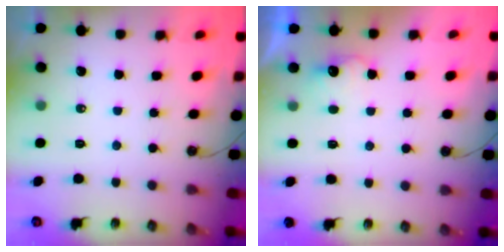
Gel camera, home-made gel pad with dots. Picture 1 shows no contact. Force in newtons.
{"total": 5.3, "press": 5.2, "slide": 1.1}